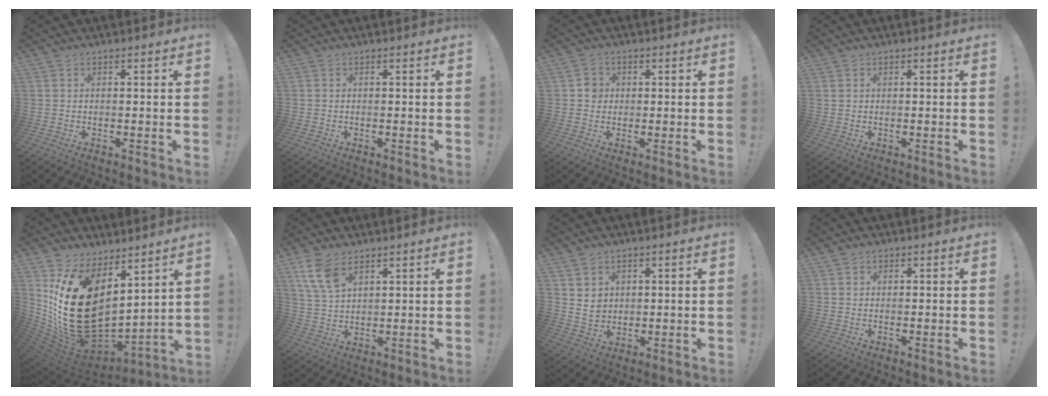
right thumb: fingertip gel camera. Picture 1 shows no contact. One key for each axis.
{"total": 0.0}
{"total": 3.8, "fx": 0.1, "fy": 3.6, "fz": 1.3, "tx": -0.004, "ty": 0.003, "tz": -0.001}
{"total": 0.5, "fx": 0.3, "fy": 0.4, "fz": 0.0, "tx": -0.001, "ty": 0.000, "tz": 0.007}
{"total": 24.8, "fx": 4.1, "fy": 16.2, "fz": 18.3, "tx": -0.362, "ty": -0.040, "tz": 0.102}
{"total": 9.1, "fx": 5.5, "fy": 4.8, "fz": 5.4, "tx": -0.113, "ty": -0.019, "tz": 0.107}
{"total": 5.4, "fx": 2.5, "fy": 4.6, "fz": 1.4, "tx": -0.010, "ty": -0.017, "tz": 0.048}
{"total": 1.0, "fx": 0.7, "fy": 0.7, "fz": 0.2, "tx": -0.001, "ty": -0.002, "tz": 0.013}